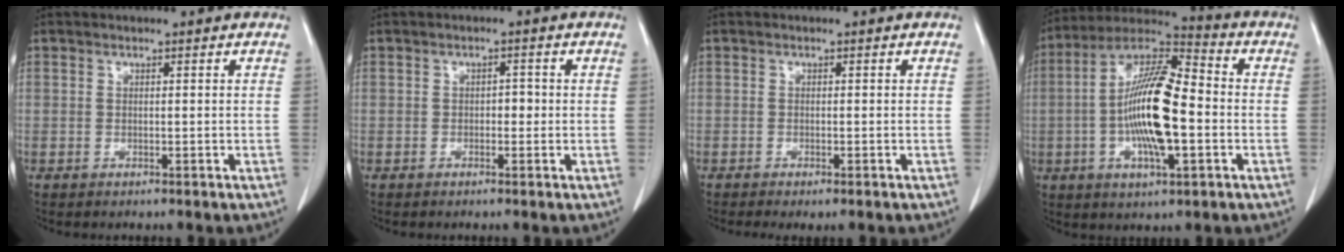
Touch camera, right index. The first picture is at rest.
{"total": 1.4, "force": [-0.2, 0.9, 1.1], "torque": [-0.009, 0.006, -0.002]}
{"total": 2.4, "force": [-1.8, 0.5, 1.5], "torque": [-0.021, -0.009, -0.023]}
{"total": 15.6, "force": [-1.8, 3.9, 15.0], "torque": [-0.287, 0.011, -0.031]}